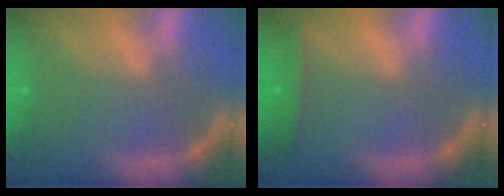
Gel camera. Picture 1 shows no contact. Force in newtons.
{"total": 2.4}